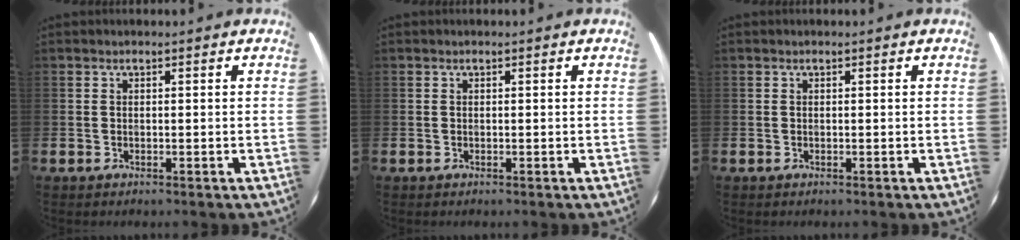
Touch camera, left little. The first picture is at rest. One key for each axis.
{"total": 0.0}
{"total": 0.0}